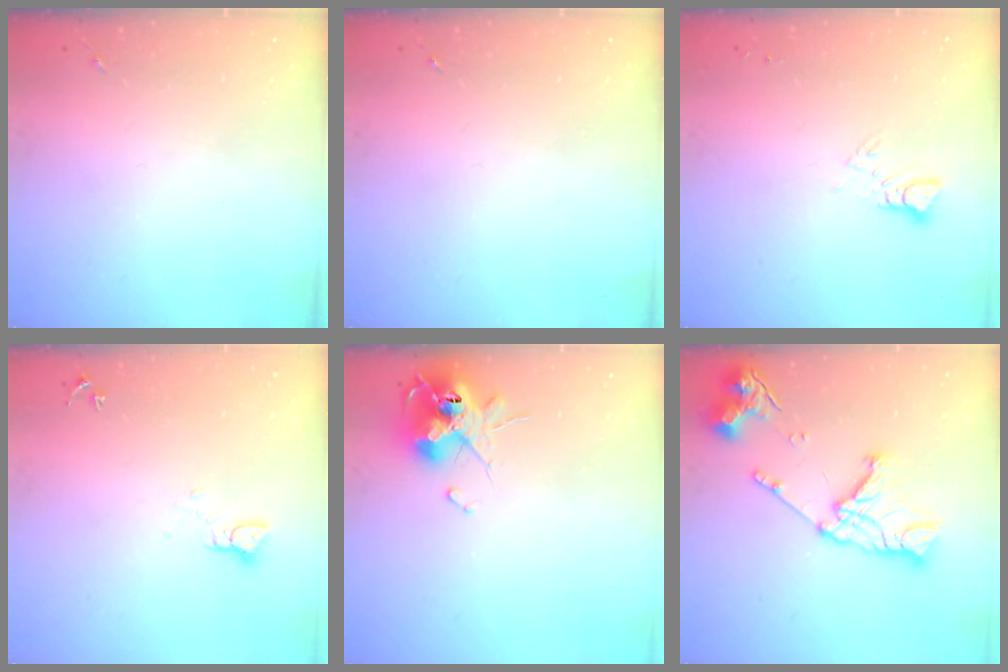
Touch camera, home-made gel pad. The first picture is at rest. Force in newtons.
{"total": 0.0}
{"total": 2.9, "press": 2.9, "slide": 0.2}
{"total": 2.1, "press": 2.1, "slide": 0.2}
{"total": 13.8, "press": 13.8, "slide": 1.5}
{"total": 17.1, "press": 17.0, "slide": 1.9}